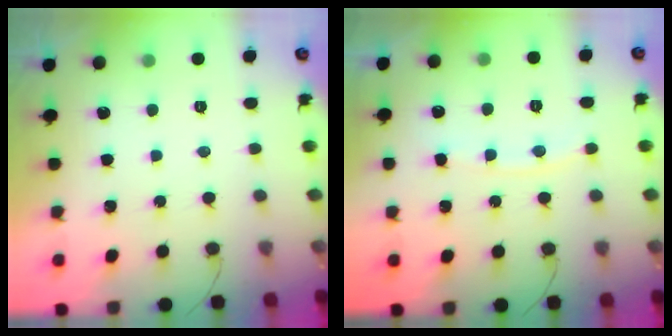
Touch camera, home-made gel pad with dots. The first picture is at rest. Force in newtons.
{"total": 5.5, "press": 5.4, "slide": 0.5}